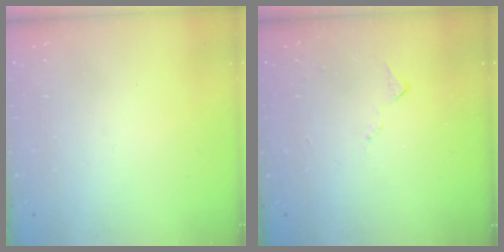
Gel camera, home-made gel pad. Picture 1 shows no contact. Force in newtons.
{"total": 5.7, "press": 5.7, "slide": 0.8}